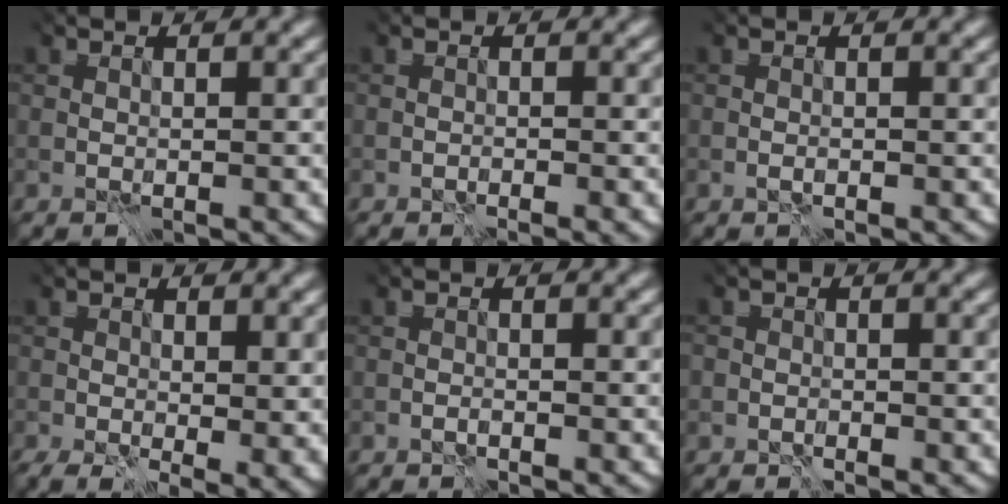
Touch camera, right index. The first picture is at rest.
{"total": 1.5, "force": [-1.2, -0.8, -0.4], "torque": [0.014, 0.000, -0.034]}
{"total": 0.9, "force": [-0.8, -0.4, -0.1], "torque": [0.007, 0.004, -0.026]}
{"total": 5.5, "force": [0.7, 3.1, 4.4], "torque": [-0.052, -0.014, 0.029]}
{"total": 1.7, "force": [-1.5, -0.6, -0.4], "torque": [0.014, 0.000, -0.042]}
{"total": 1.2, "force": [-1.0, 0.6, -0.3], "torque": [0.003, 0.005, -0.023]}